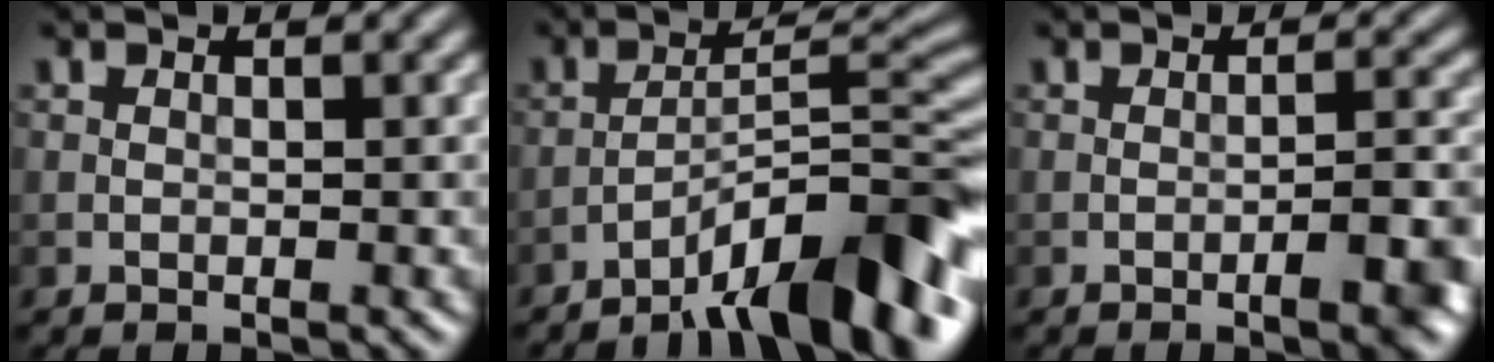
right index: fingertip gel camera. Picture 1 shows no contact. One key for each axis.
{"total": 9.9, "fx": -6.4, "fy": 1.9, "fz": 7.3, "tx": -0.108, "ty": 0.028, "tz": -0.101}
{"total": 3.7, "fx": -1.5, "fy": 0.9, "fz": 3.2, "tx": -0.042, "ty": 0.009, "tz": -0.023}